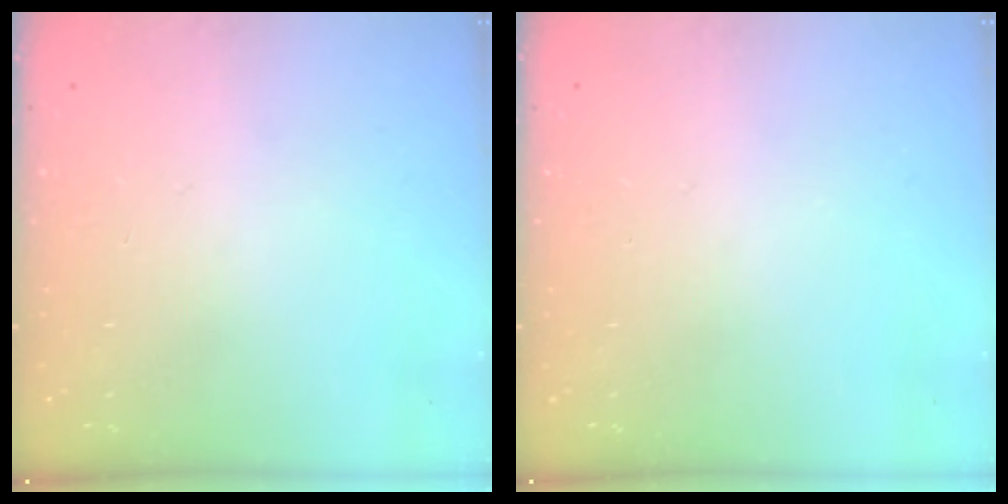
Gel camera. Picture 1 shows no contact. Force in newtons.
{"total": 0.0}